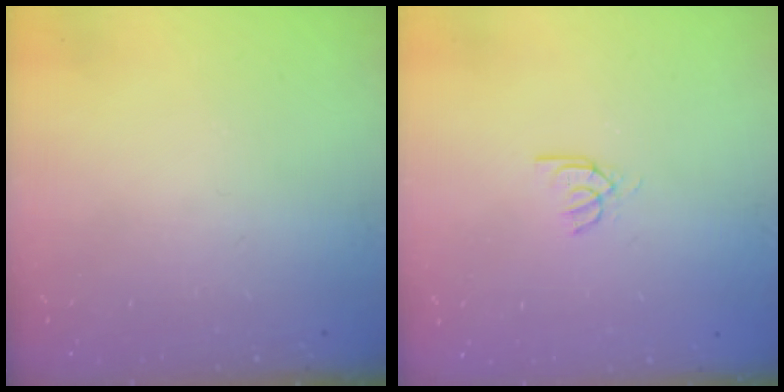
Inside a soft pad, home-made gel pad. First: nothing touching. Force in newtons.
{"total": 2.9, "press": 2.9, "slide": 0.3}